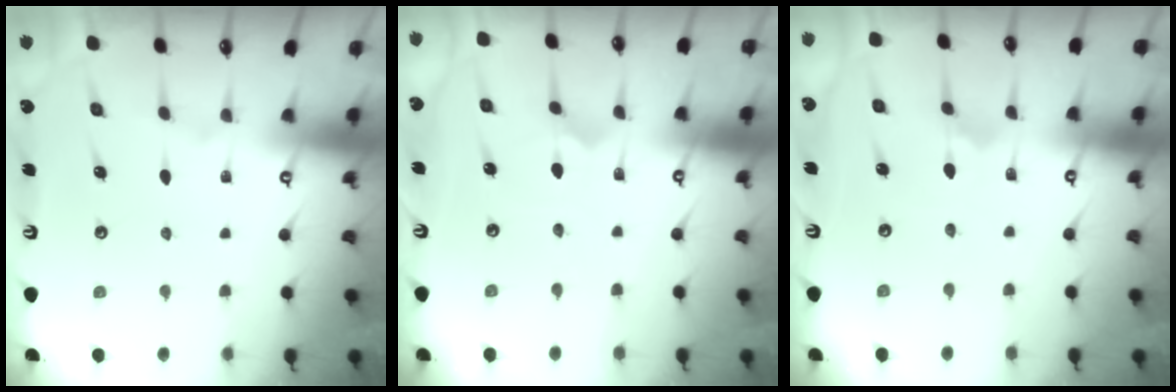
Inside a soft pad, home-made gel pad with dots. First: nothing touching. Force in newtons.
{"total": 2.6, "press": 2.6, "slide": 0.1}
{"total": 0.7, "press": 0.7, "slide": 0.1}